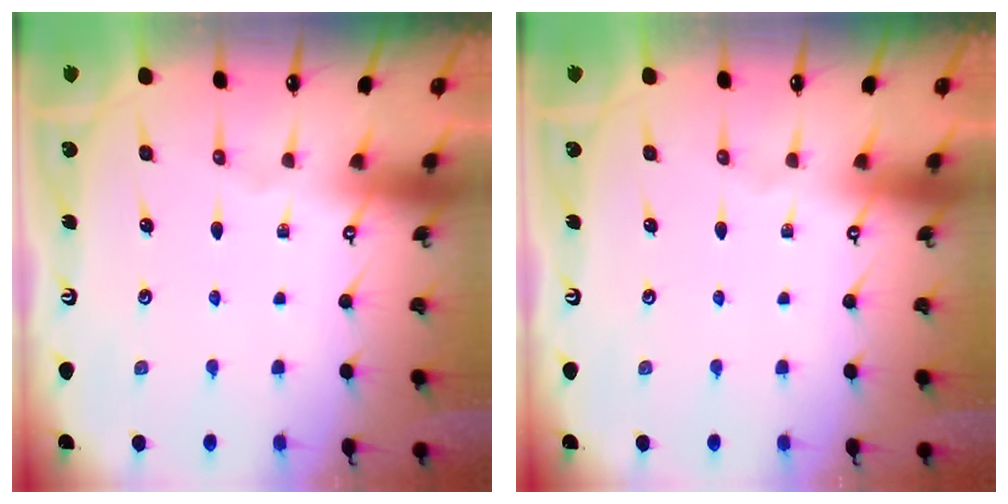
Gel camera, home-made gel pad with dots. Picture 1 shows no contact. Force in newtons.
{"total": 0.0}